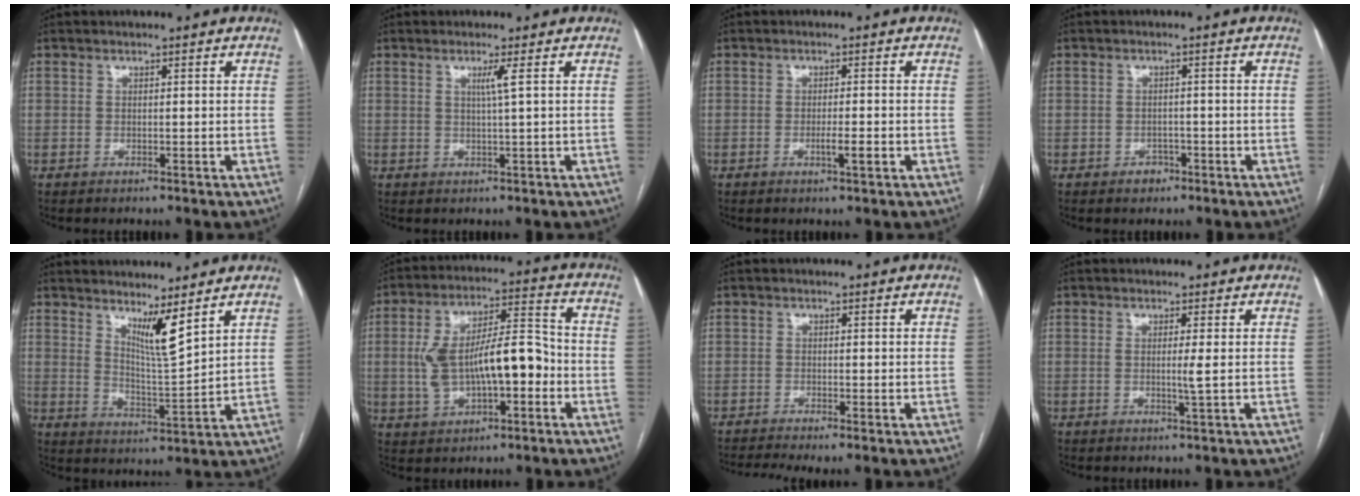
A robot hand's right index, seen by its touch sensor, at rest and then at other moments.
{"total": 2.0, "force": [0.7, -0.7, 1.7], "torque": [-0.035, -0.005, 0.015]}
{"total": 2.6, "force": [-0.9, 0.1, 2.5], "torque": [-0.042, -0.003, -0.015]}
{"total": 2.2, "force": [-1.2, 1.7, 0.6], "torque": [-0.005, 0.006, -0.016]}
{"total": 5.8, "force": [4.1, -0.4, 4.2], "torque": [-0.075, -0.027, 0.079]}
{"total": 13.8, "force": [-1.7, 5.0, 12.7], "torque": [-0.238, 0.033, -0.019]}
{"total": 3.8, "force": [-2.7, 0.5, 2.7], "torque": [-0.052, -0.006, -0.047]}
{"total": 2.0, "force": [0.0, -0.5, 1.9], "torque": [-0.032, -0.004, -0.002]}